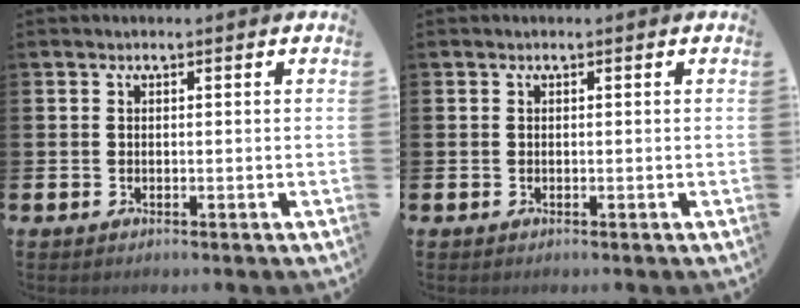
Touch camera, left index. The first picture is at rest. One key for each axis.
{"total": 0.0}